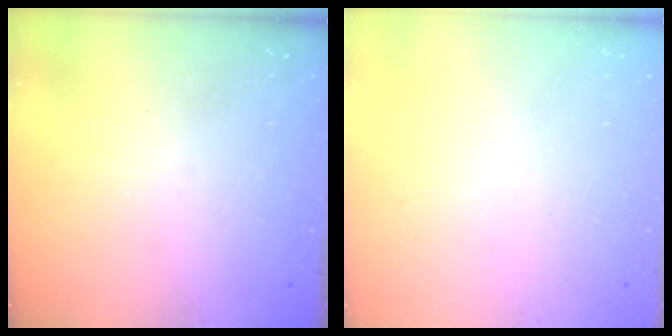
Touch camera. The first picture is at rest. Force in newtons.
{"total": 0.0}